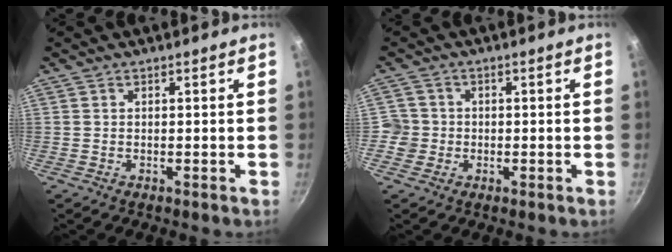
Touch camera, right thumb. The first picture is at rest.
{"total": 3.8, "force": [-0.9, 3.6, 0.6], "torque": [0.013, 0.012, -0.019]}